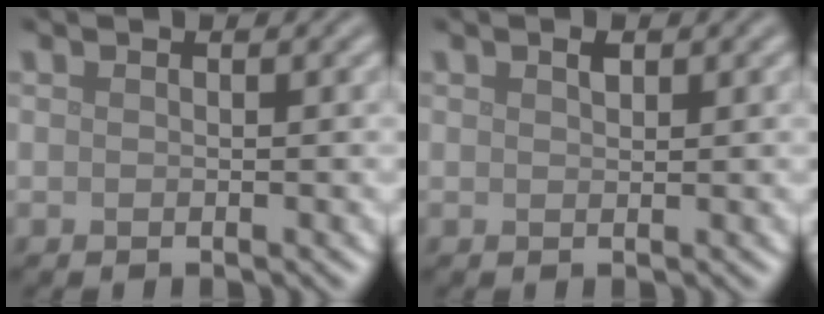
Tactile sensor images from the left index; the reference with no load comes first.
{"total": 0.8, "force": [0.5, 0.4, 0.5], "torque": [-0.012, 0.001, 0.010]}